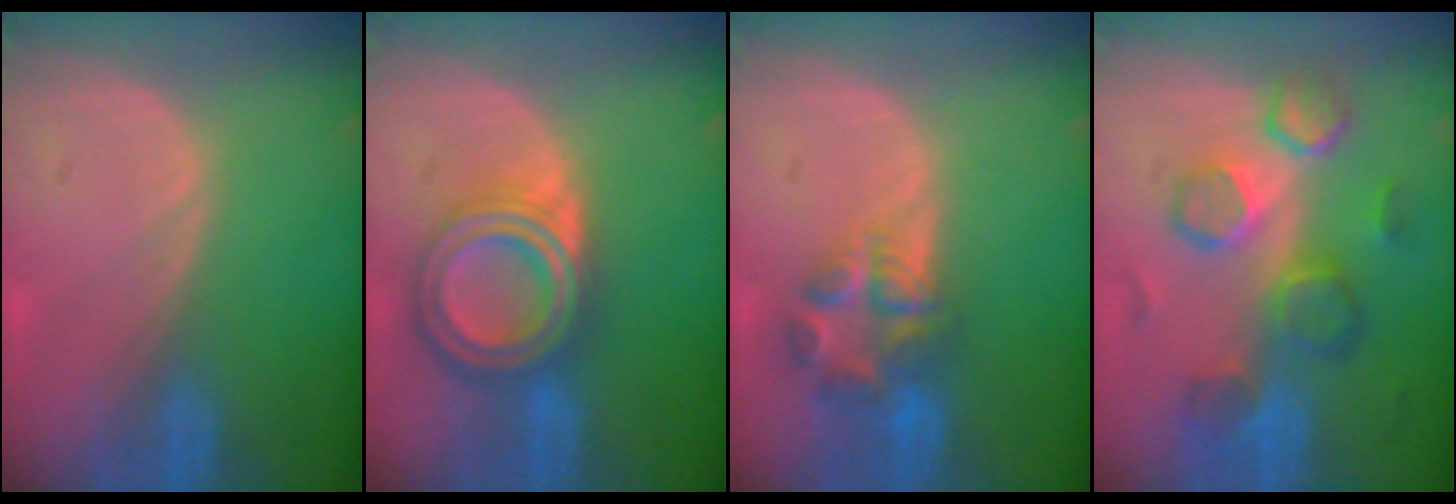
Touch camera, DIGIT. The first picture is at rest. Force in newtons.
{"total": 8.2, "press": 8.2, "slide": 0.6}
{"total": 6.8, "press": 6.2, "slide": 2.9}
{"total": 9.7, "press": 8.9, "slide": 3.8}